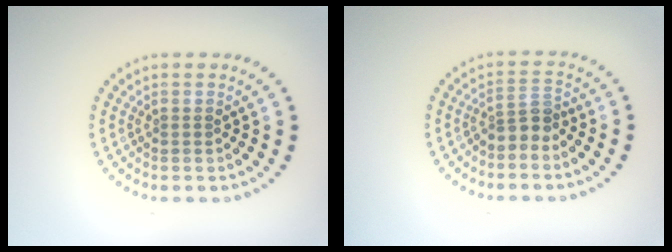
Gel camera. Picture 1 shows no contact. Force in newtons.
{"total": 2.3, "press": 1.8, "slide": 1.5}